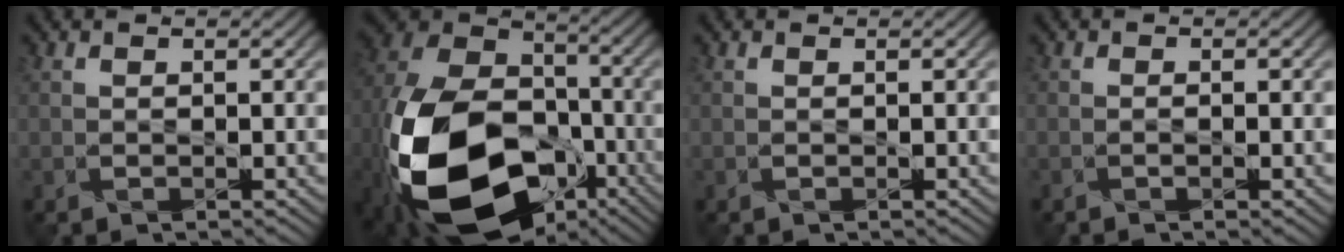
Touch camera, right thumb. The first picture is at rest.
{"total": 22.3, "force": [-8.9, 14.6, 14.3], "torque": [-0.347, -0.060, -0.138]}
{"total": 0.0}
{"total": 0.6, "force": [-0.3, 0.0, 0.5], "torque": [-0.005, -0.005, -0.008]}